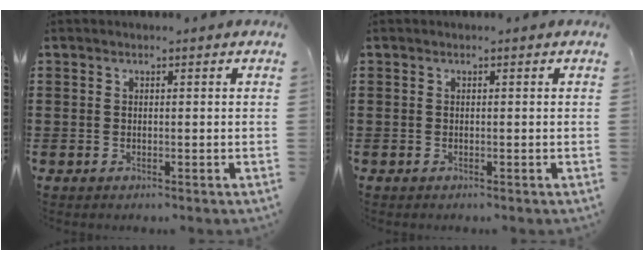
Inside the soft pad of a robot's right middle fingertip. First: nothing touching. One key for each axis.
{"total": 0.0}